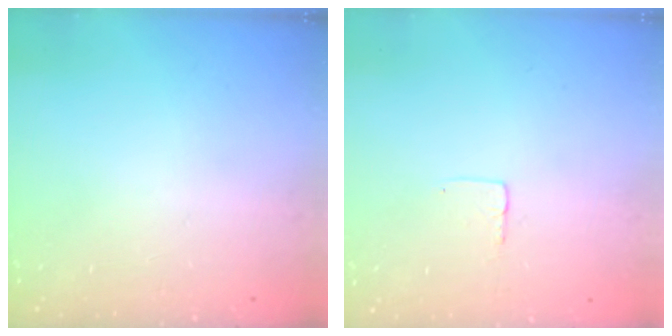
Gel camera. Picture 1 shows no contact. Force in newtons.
{"total": 2.7, "press": 2.7, "slide": 0.1}